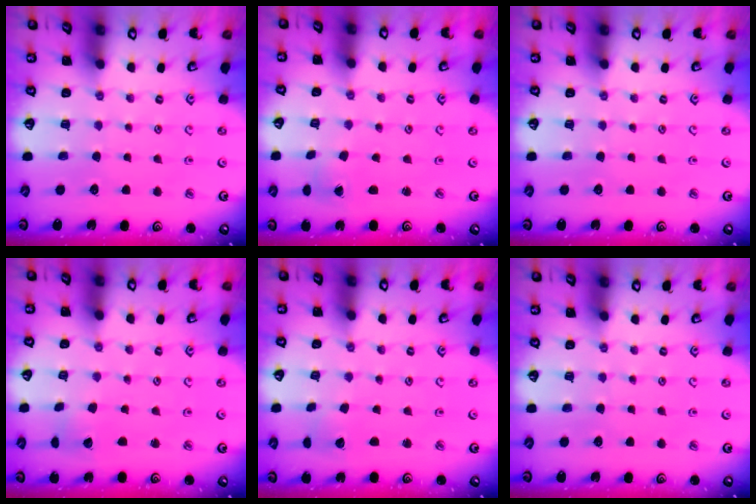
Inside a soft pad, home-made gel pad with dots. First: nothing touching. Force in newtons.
{"total": 1.0, "press": 1.0, "slide": 0.0}
{"total": 0.0}
{"total": 2.6, "press": 2.6, "slide": 0.3}
{"total": 2.4, "press": 2.4, "slide": 0.2}
{"total": 0.0}